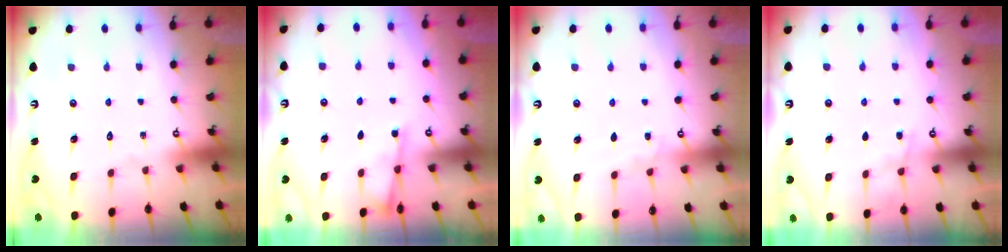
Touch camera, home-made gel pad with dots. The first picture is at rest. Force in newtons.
{"total": 3.4, "press": 3.4, "slide": 0.4}
{"total": 3.5, "press": 3.4, "slide": 0.5}
{"total": 4.9, "press": 4.8, "slide": 0.7}